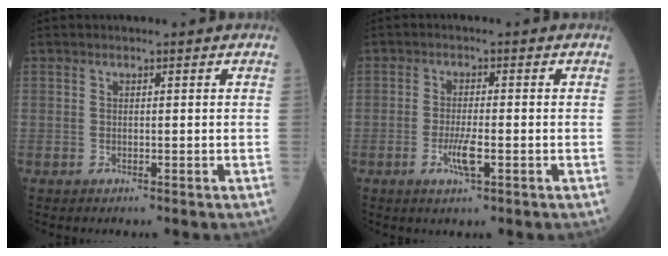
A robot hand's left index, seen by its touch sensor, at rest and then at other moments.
{"total": 3.4, "force": [-1.2, 0.2, 3.2], "torque": [-0.062, -0.005, -0.022]}